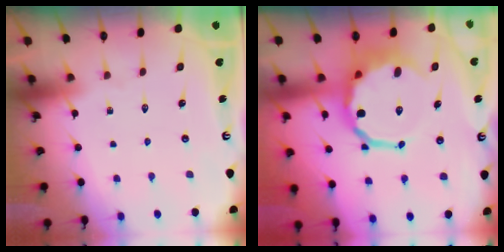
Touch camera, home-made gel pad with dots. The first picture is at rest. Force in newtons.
{"total": 10.5, "press": 10.2, "slide": 2.7}